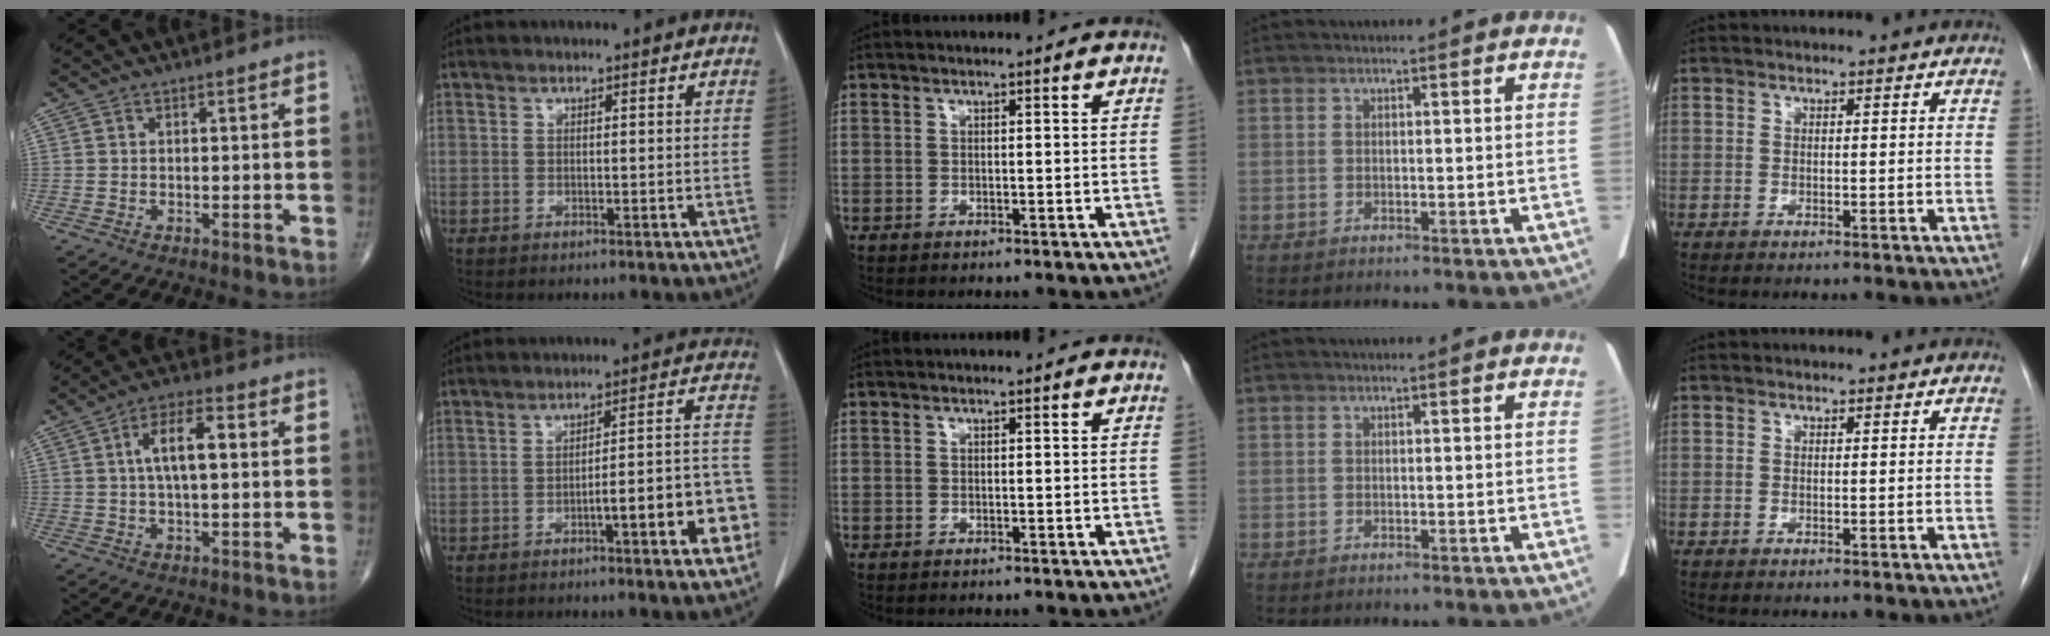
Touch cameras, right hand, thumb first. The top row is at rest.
{"thumb": {"total": 8.0, "force": [1.2, 3.0, 7.3], "torque": [-0.129, 0.019, 0.016]}, "index": {"total": 9.8, "force": [-4.1, 1.4, 8.8], "torque": [-0.100, 0.032, -0.051]}}